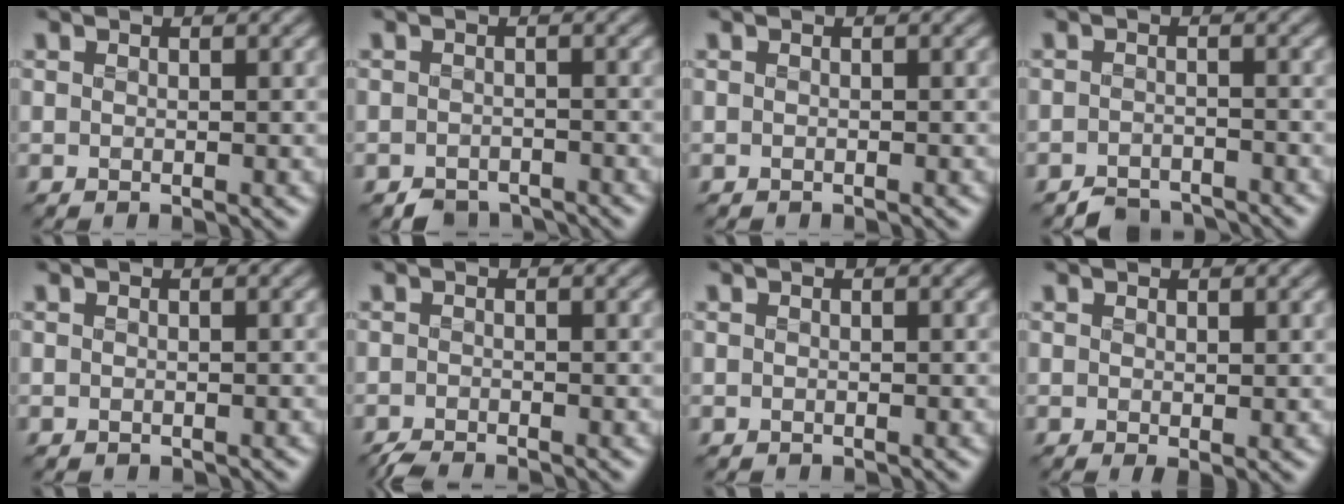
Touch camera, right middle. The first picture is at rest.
{"total": 2.4, "force": [-2.3, 0.7, 0.1], "torque": [0.001, -0.006, -0.038]}
{"total": 0.0}
{"total": 2.9, "force": [-2.8, 0.4, 0.1], "torque": [0.001, 0.001, -0.047]}
{"total": 0.0}
{"total": 2.1, "force": [-2.1, 0.2, 0.3], "torque": [-0.001, -0.010, -0.038]}
{"total": 0.0}
{"total": 0.6, "force": [0.3, 0.1, 0.6], "torque": [-0.013, -0.002, 0.010]}